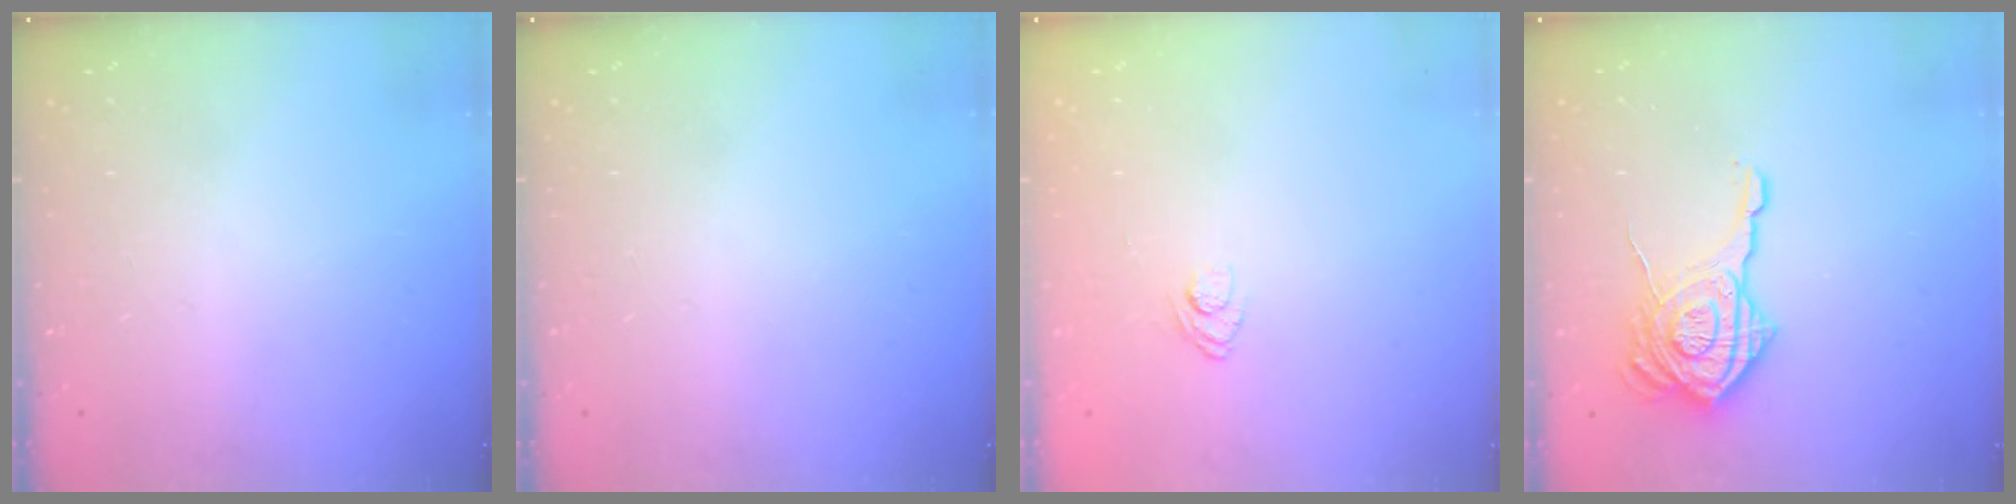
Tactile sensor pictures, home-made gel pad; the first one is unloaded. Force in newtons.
{"total": 0.0}
{"total": 3.8, "press": 3.5, "slide": 1.4}
{"total": 17.6, "press": 17.5, "slide": 1.1}